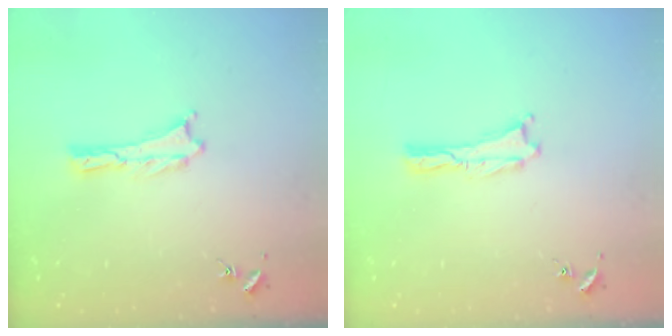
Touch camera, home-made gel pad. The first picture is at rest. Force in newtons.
{"total": 0.0}